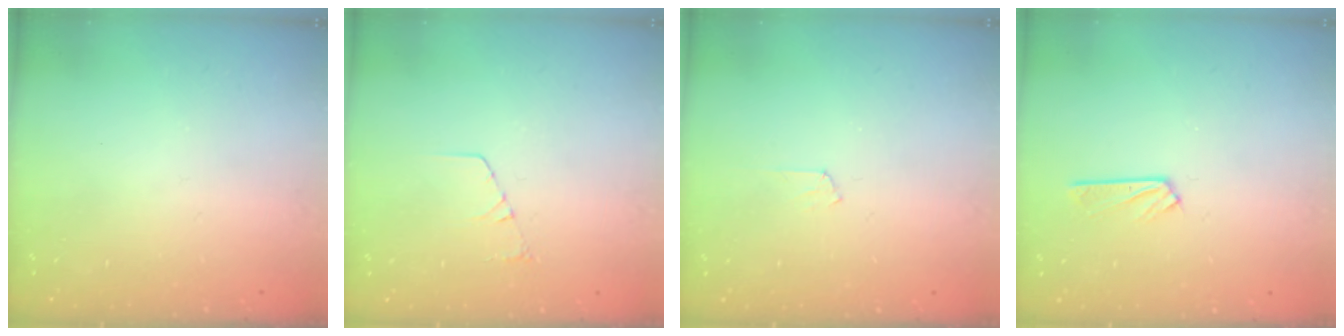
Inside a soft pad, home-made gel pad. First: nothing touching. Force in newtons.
{"total": 3.2, "press": 3.2, "slide": 0.3}
{"total": 3.9, "press": 3.9, "slide": 0.5}
{"total": 2.6, "press": 2.5, "slide": 0.3}